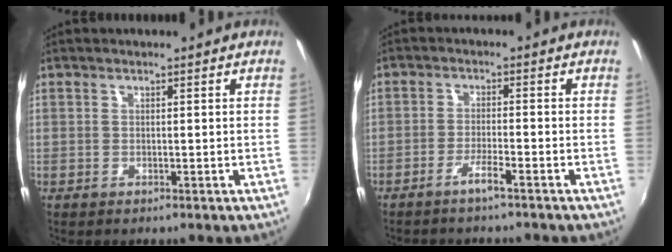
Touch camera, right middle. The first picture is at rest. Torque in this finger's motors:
{"motor_torque": [1.06, -1.08, 0.11, 0.07]}